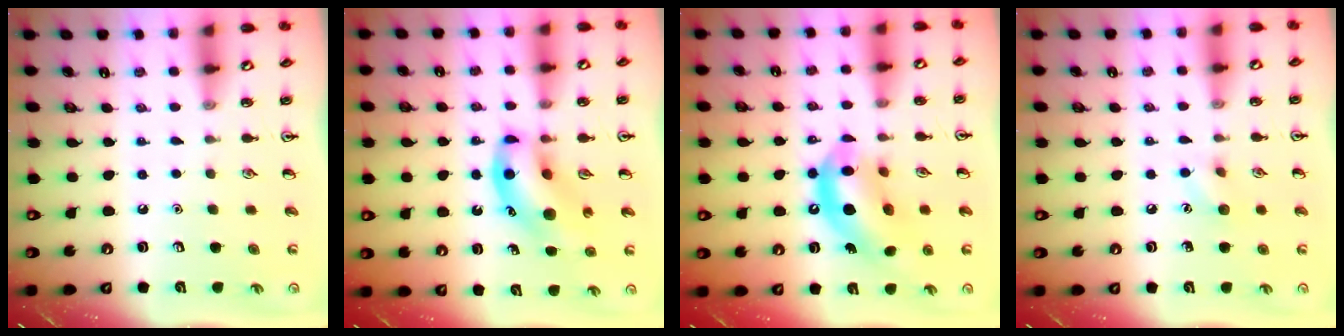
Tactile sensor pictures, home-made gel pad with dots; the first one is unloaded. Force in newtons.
{"total": 11.1, "press": 10.8, "slide": 2.6}
{"total": 13.9, "press": 13.3, "slide": 4.0}
{"total": 6.6, "press": 6.4, "slide": 1.9}